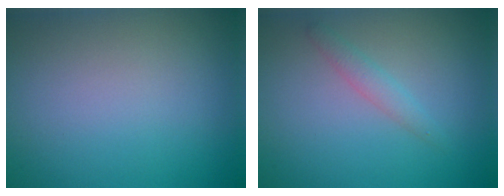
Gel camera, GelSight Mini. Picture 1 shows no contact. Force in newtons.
{"total": 1.4, "press": 1.4, "slide": 0.0}